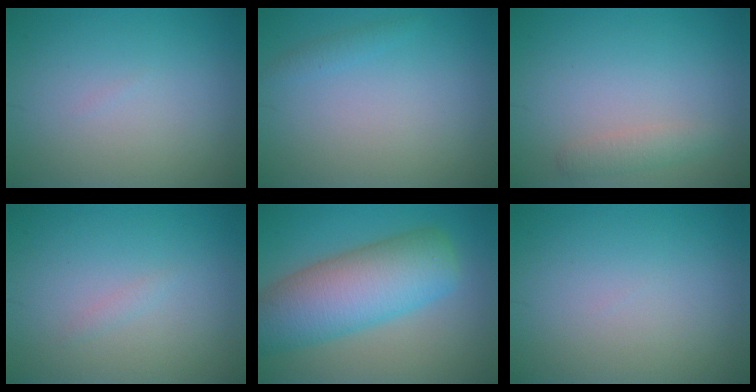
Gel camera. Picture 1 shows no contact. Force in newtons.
{"total": 0.8, "press": 0.8, "slide": 0.2}
{"total": 1.5, "press": 1.5, "slide": 0.0}
{"total": 0.5, "press": 0.5, "slide": 0.0}
{"total": 9.6, "press": 9.6, "slide": 0.3}
{"total": 0.0}